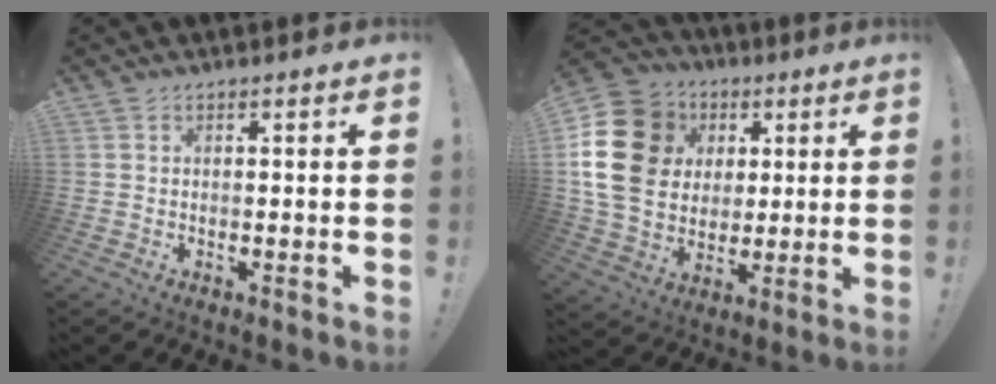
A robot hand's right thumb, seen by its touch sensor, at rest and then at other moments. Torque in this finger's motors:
{"motor_torque": [0.11, 1.04, 1.71, 0.04, 0.52]}